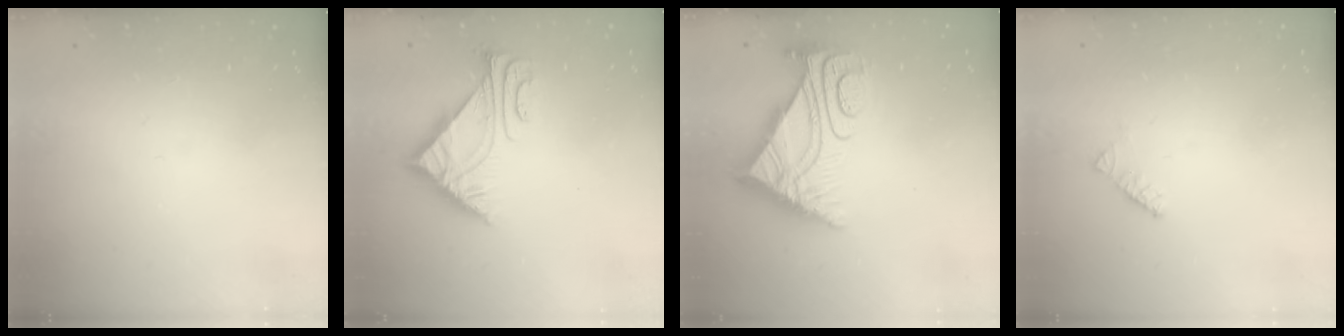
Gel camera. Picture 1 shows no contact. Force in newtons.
{"total": 5.2, "press": 5.1, "slide": 0.7}
{"total": 8.9, "press": 8.8, "slide": 0.9}
{"total": 2.9, "press": 2.9, "slide": 0.5}